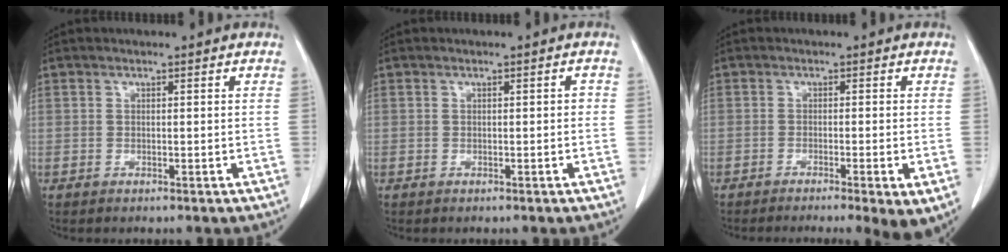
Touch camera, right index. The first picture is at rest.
{"total": 0.6, "force": [-0.1, 0.2, 0.6], "torque": [-0.006, 0.002, -0.001]}
{"total": 7.2, "force": [-4.1, 0.6, 5.8], "torque": [-0.071, -0.015, -0.060]}